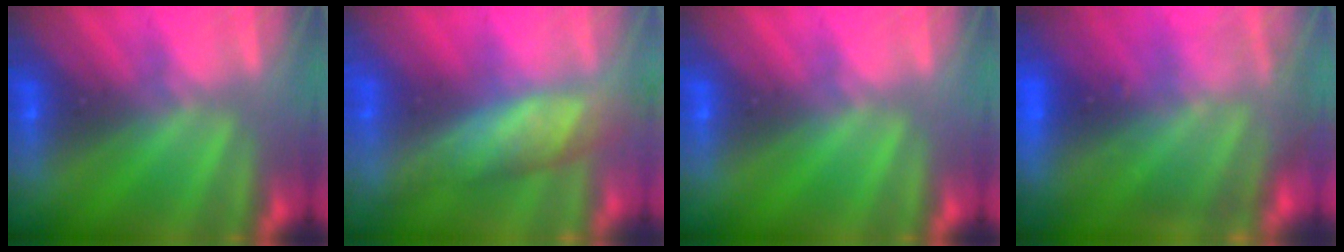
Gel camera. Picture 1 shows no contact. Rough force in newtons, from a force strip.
{"total": 7.8}
{"total": 0.0}
{"total": 9.6}